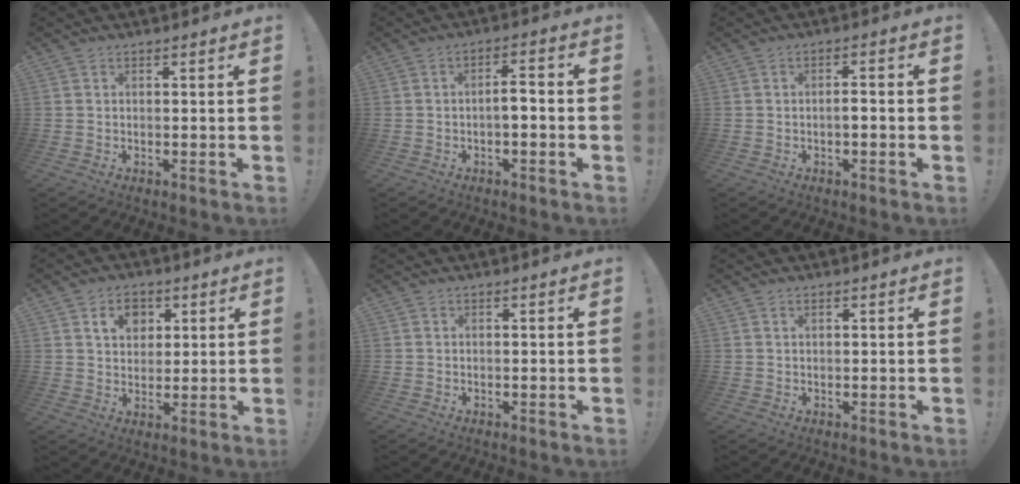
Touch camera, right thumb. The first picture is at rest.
{"total": 4.4, "force": [-1.6, 1.2, 3.9], "torque": [-0.067, 0.010, -0.028]}
{"total": 2.5, "force": [-1.1, 0.5, 2.1], "torque": [-0.037, 0.005, -0.021]}
{"total": 7.6, "force": [3.2, 6.0, 3.4], "torque": [-0.047, -0.003, 0.057]}
{"total": 0.0}
{"total": 0.5, "force": [0.2, 0.1, 0.5], "torque": [-0.018, 0.005, 0.006]}